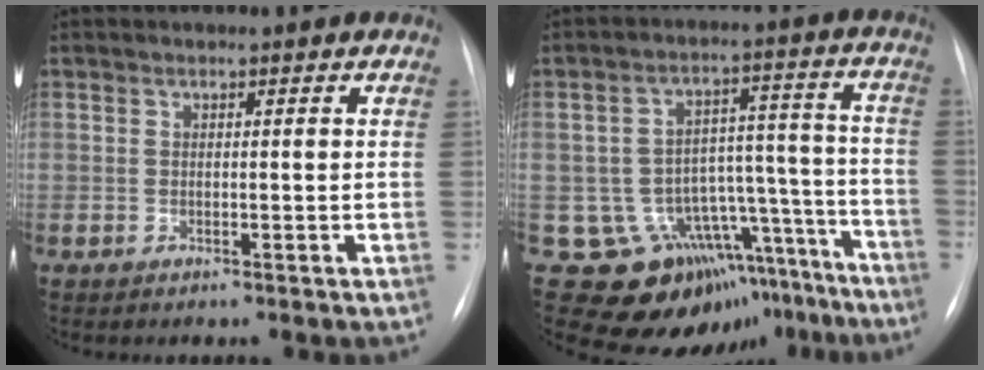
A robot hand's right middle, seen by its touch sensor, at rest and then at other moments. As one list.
[{"total": 17.1, "force": [-12.3, 10.5, 5.6], "torque": [-0.050, 0.082, -0.147]}]